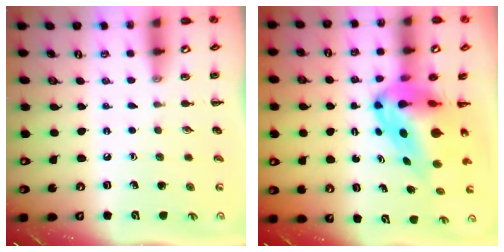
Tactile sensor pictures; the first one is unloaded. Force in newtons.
{"total": 10.8, "press": 10.3, "slide": 3.2}